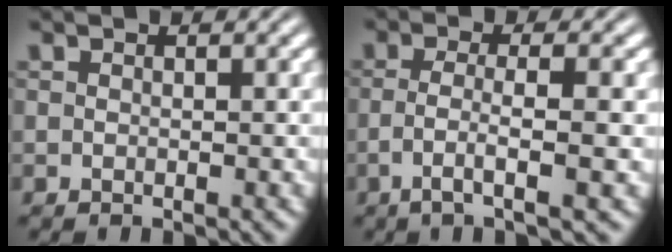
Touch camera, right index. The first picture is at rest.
{"total": 3.4, "force": [-1.2, -0.6, 3.2], "torque": [-0.063, -0.018, -0.010]}